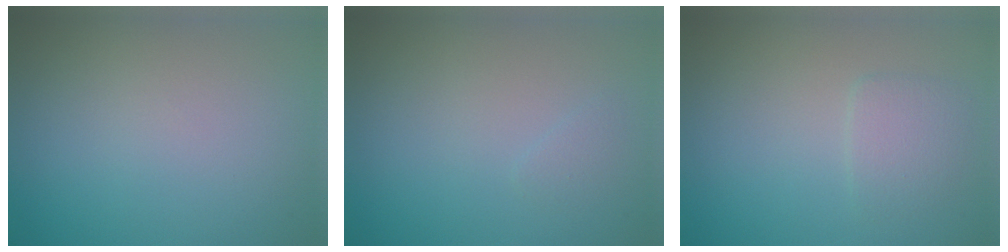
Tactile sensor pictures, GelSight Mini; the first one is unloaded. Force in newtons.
{"total": 0.6, "press": 0.6, "slide": 0.1}
{"total": 1.6, "press": 1.6, "slide": 0.3}